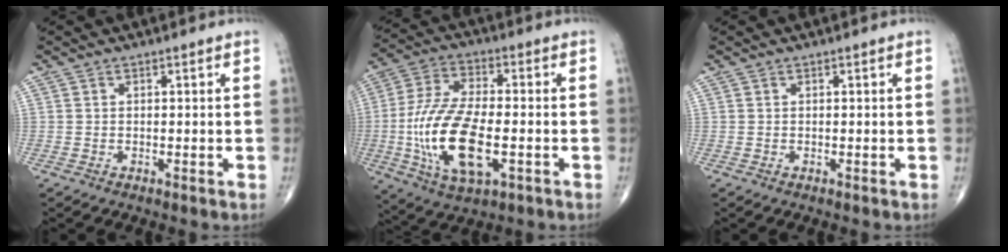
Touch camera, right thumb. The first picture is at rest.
{"total": 17.9, "force": [-3.6, 7.9, 15.6], "torque": [-0.321, 0.009, -0.061]}
{"total": 0.0}